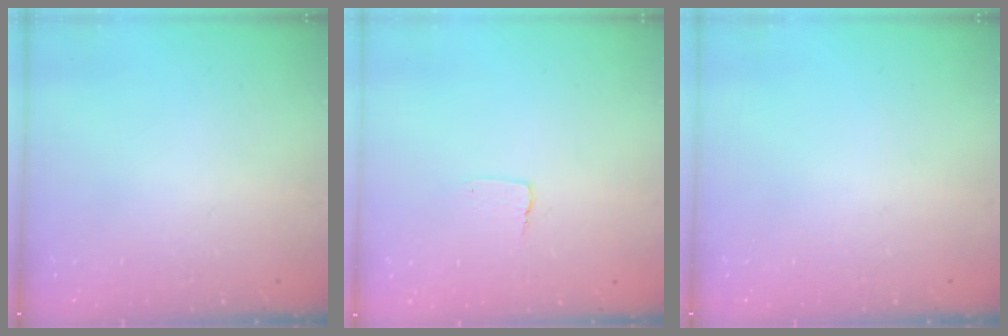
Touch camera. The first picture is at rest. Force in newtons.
{"total": 2.7, "press": 2.7, "slide": 0.2}
{"total": 0.0}